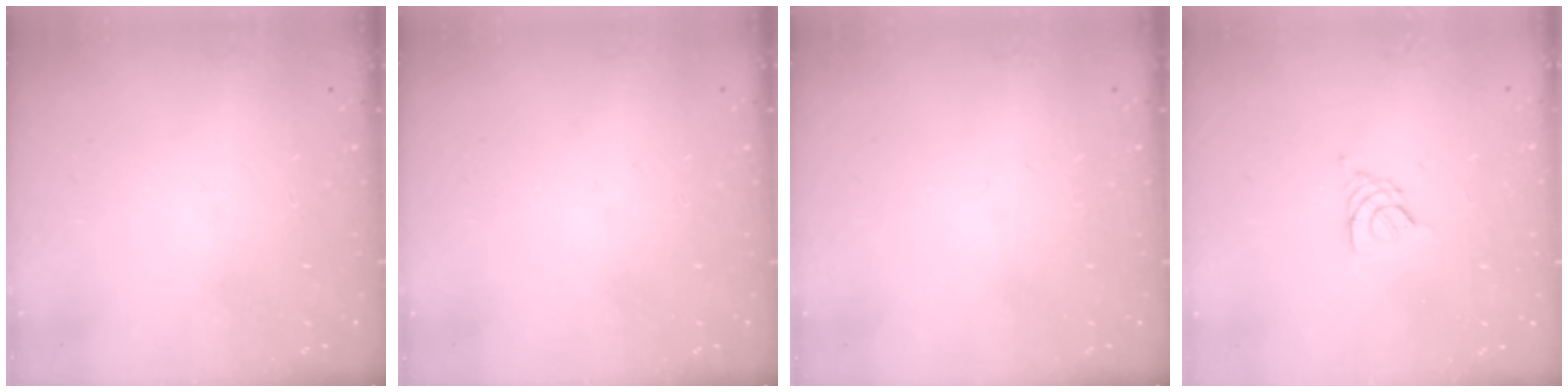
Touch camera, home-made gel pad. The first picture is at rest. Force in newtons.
{"total": 0.0}
{"total": 0.0}
{"total": 2.3, "press": 2.3, "slide": 0.5}